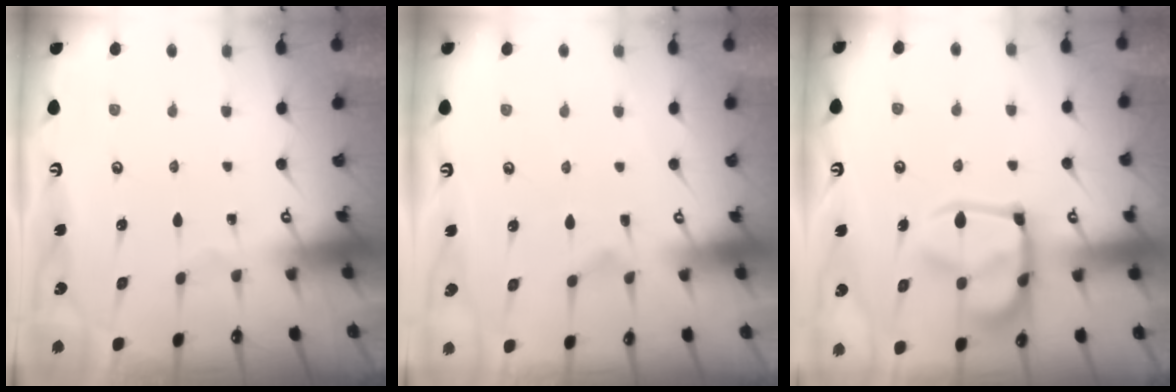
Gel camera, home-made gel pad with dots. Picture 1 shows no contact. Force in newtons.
{"total": 1.1, "press": 0.3, "slide": 1.0}
{"total": 14.0, "press": 13.9, "slide": 1.7}